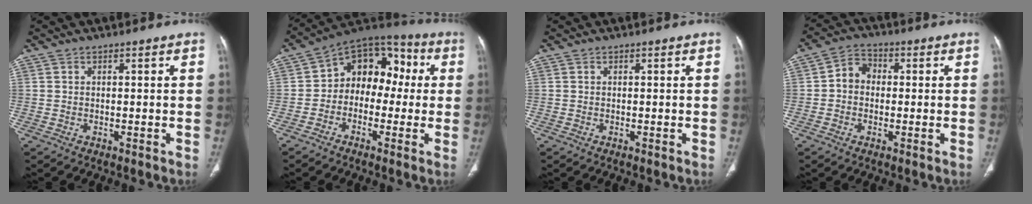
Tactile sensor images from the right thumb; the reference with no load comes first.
{"total": 13.2, "force": [0.2, 9.7, 9.0], "torque": [-0.076, 0.050, -0.018]}
{"total": 0.0}
{"total": 5.5, "force": [-0.1, 4.6, 3.0], "torque": [-0.036, 0.018, -0.013]}